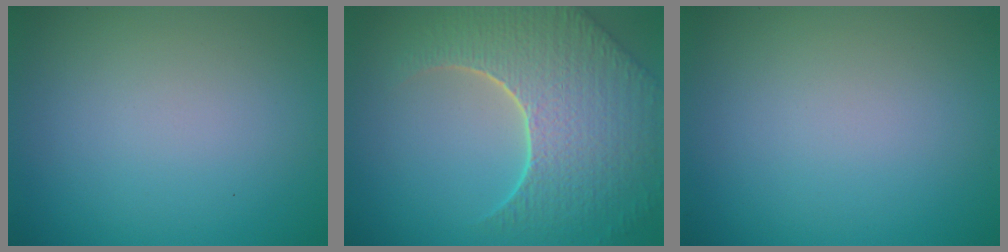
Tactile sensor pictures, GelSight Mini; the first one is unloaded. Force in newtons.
{"total": 8.6, "press": 6.2, "slide": 6.0}
{"total": 0.0}